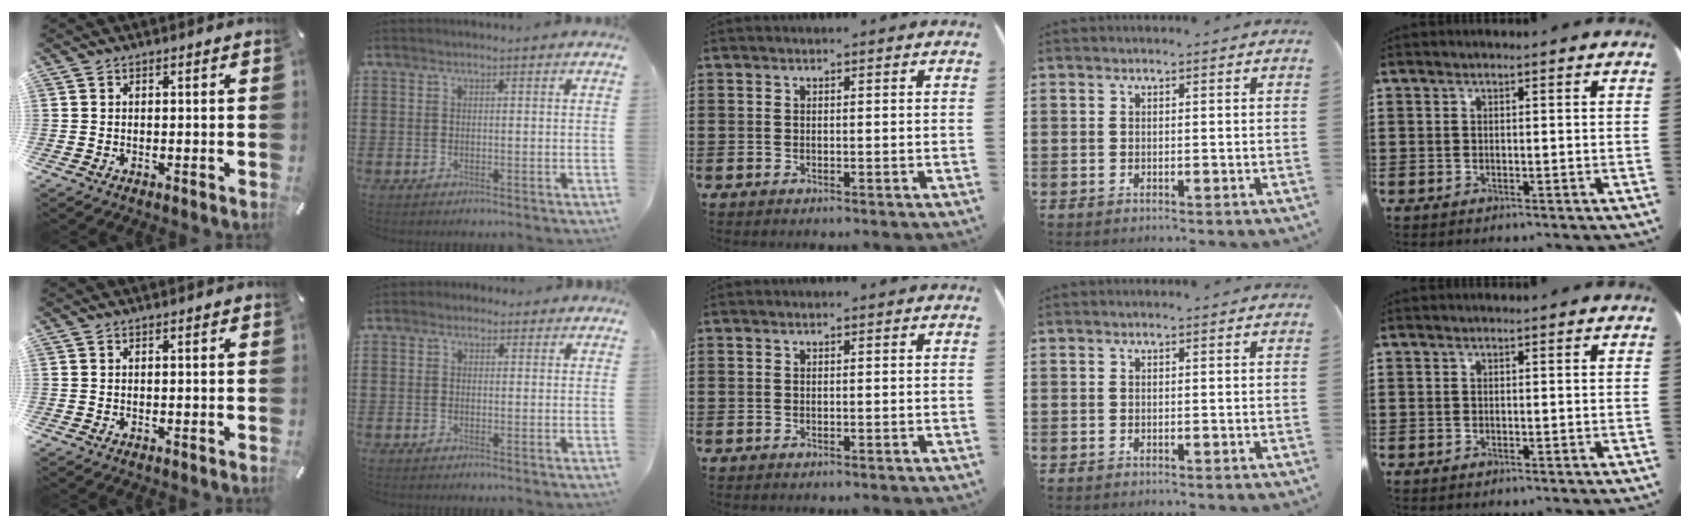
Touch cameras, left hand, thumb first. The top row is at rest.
{"index": {"total": 1.2, "force": [0.6, 1.0, 0.4], "torque": [-0.011, 0.008, 0.011]}}